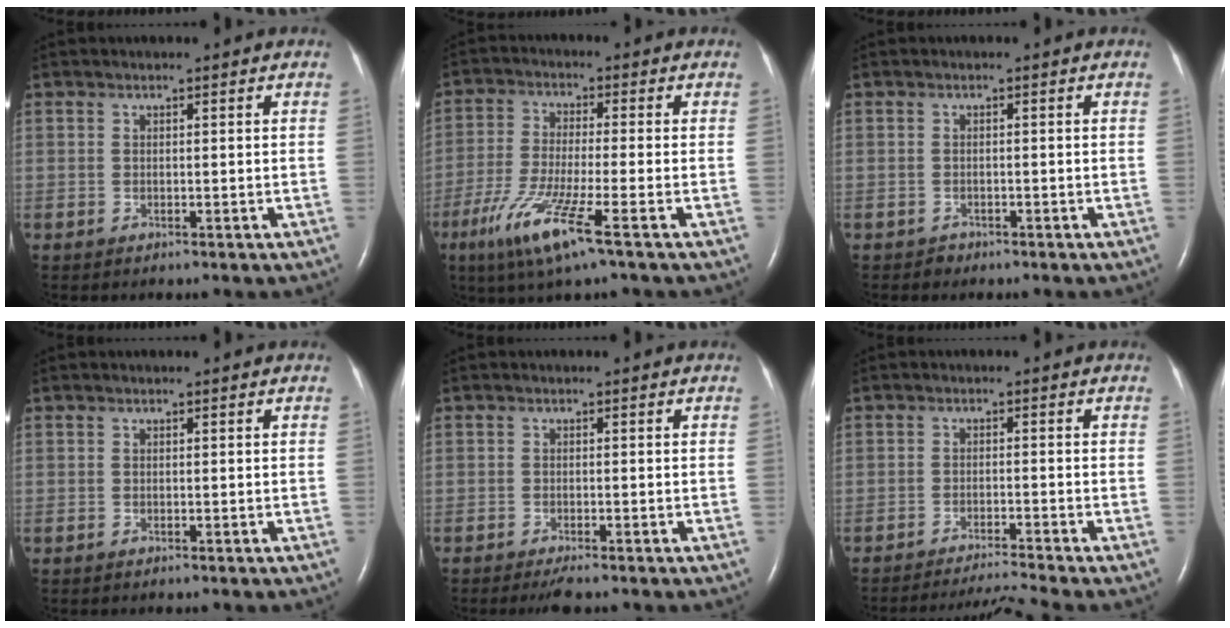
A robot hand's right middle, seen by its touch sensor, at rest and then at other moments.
{"total": 9.8, "force": [-5.1, -0.1, 8.3], "torque": [-0.175, -0.029, -0.098]}
{"total": 0.7, "force": [-0.6, 0.4, -0.2], "torque": [0.000, 0.001, -0.011]}
{"total": 0.0}
{"total": 2.3, "force": [-1.8, 0.2, 1.4], "torque": [-0.025, -0.007, -0.026]}
{"total": 4.8, "force": [-4.1, -2.6, 0.1], "torque": [-0.013, -0.012, -0.072]}